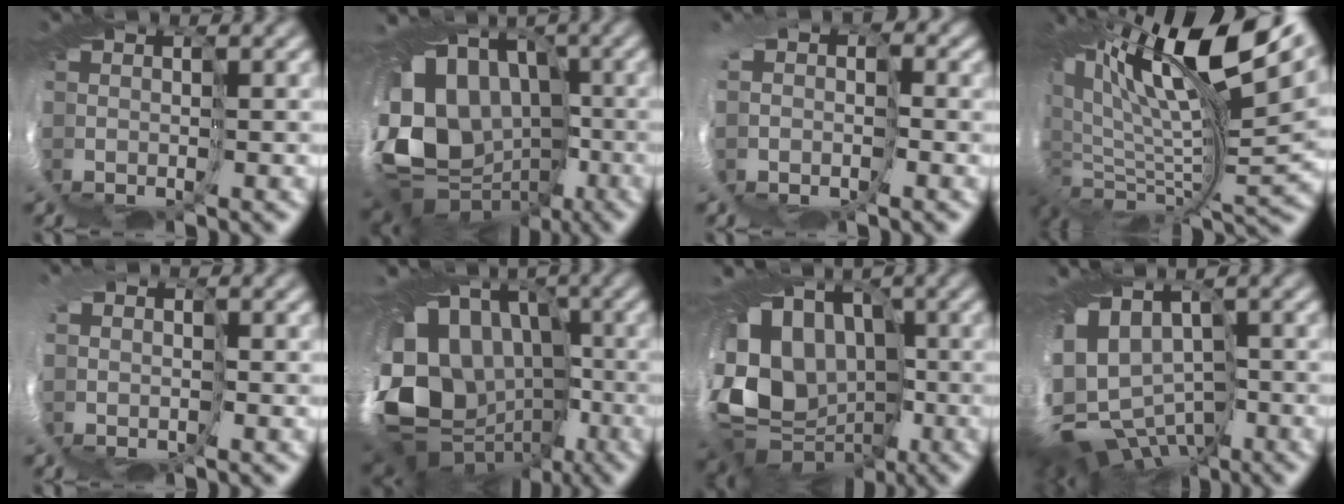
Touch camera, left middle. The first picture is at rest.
{"total": 11.9, "force": [-0.8, 10.3, 5.8], "torque": [-0.126, -0.011, -0.013]}
{"total": 4.5, "force": [-1.2, 3.6, 2.4], "torque": [-0.035, -0.018, -0.023]}
{"total": 13.9, "force": [6.7, 4.3, 11.5], "torque": [-0.210, 0.029, 0.113]}
{"total": 1.7, "force": [0.5, 1.6, 0.3], "torque": [-0.021, -0.005, 0.018]}
{"total": 14.1, "force": [-2.2, 12.0, 7.2], "torque": [-0.138, -0.006, -0.042]}
{"total": 11.0, "force": [0.5, 9.5, 5.5], "torque": [-0.123, -0.014, 0.006]}
{"total": 10.8, "force": [-3.4, 8.1, 6.3], "torque": [-0.142, -0.026, -0.031]}